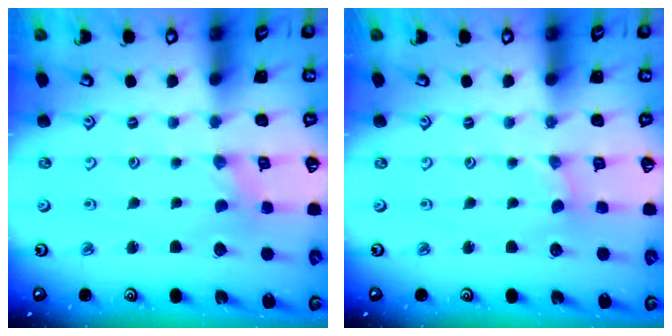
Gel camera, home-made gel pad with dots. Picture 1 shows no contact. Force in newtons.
{"total": 0.6, "press": 0.5, "slide": 0.1}